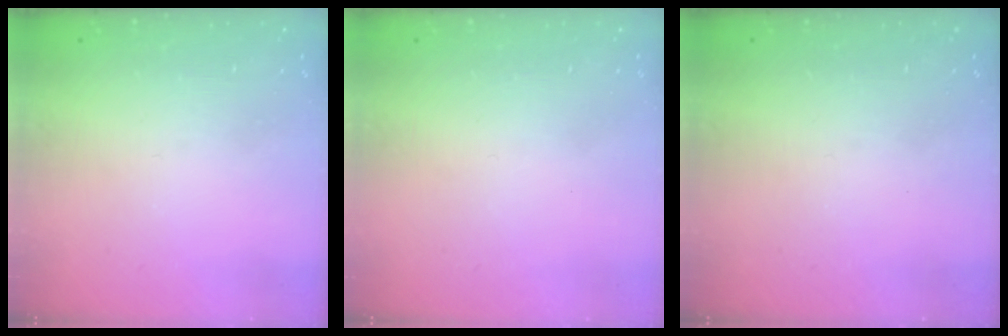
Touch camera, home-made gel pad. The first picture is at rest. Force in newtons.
{"total": 1.8, "press": 1.8, "slide": 0.2}
{"total": 0.0}